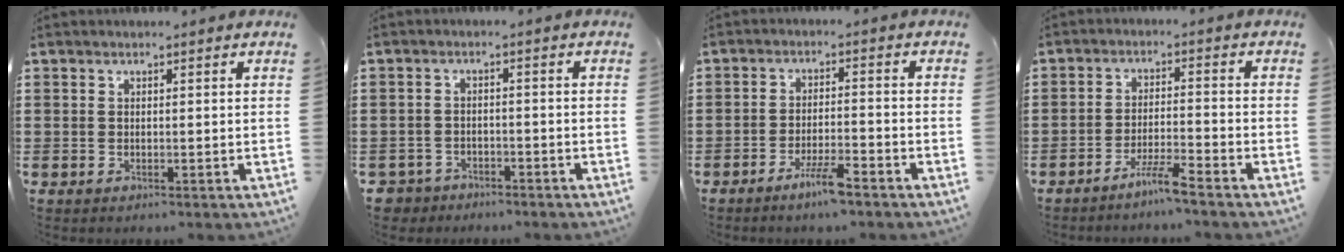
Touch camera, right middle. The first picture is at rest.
{"total": 2.8, "force": [-2.6, 0.9, -0.2], "torque": [-0.012, -0.003, -0.062]}
{"total": 4.5, "force": [-3.2, 0.5, 3.0], "torque": [-0.061, -0.001, -0.060]}
{"total": 4.4, "force": [-3.6, -0.2, 2.4], "torque": [-0.046, -0.003, -0.069]}